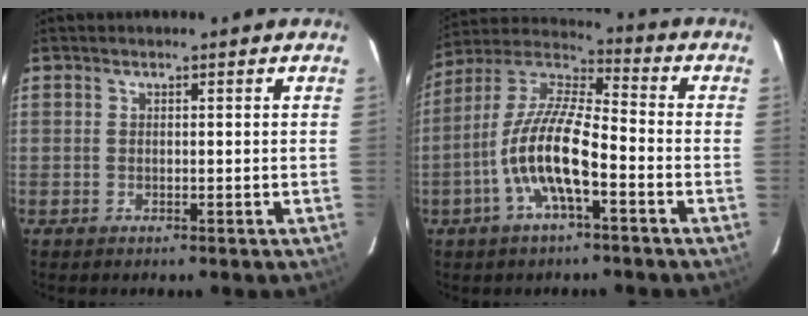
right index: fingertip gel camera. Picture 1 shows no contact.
{"total": 13.2, "force": [-5.0, 3.6, 11.7], "torque": [-0.237, 0.000, -0.099]}